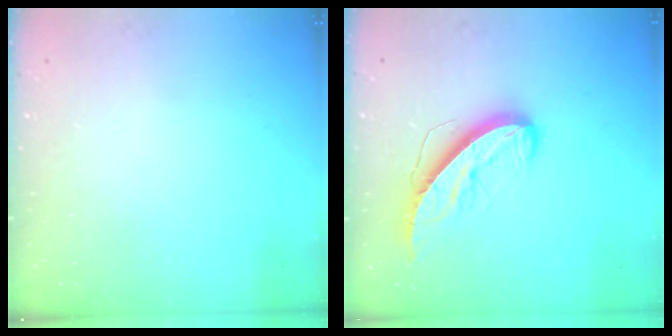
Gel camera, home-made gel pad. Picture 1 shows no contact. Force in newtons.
{"total": 11.3, "press": 11.2, "slide": 0.8}